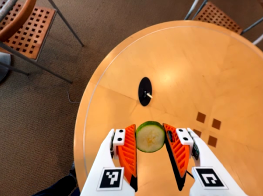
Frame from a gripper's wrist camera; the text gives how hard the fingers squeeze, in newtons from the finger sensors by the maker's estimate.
{"total": 9.9, "left": 10.7, "right": 9.0}